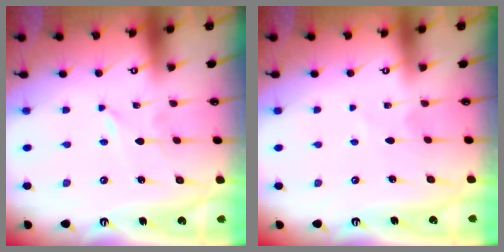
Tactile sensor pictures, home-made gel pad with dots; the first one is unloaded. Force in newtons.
{"total": 1.5, "press": 1.5, "slide": 0.3}